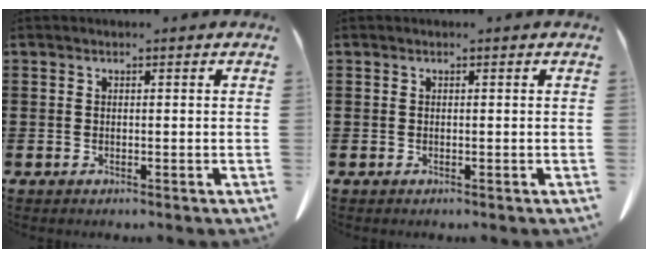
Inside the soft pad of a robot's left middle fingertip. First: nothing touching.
{"total": 0.0}